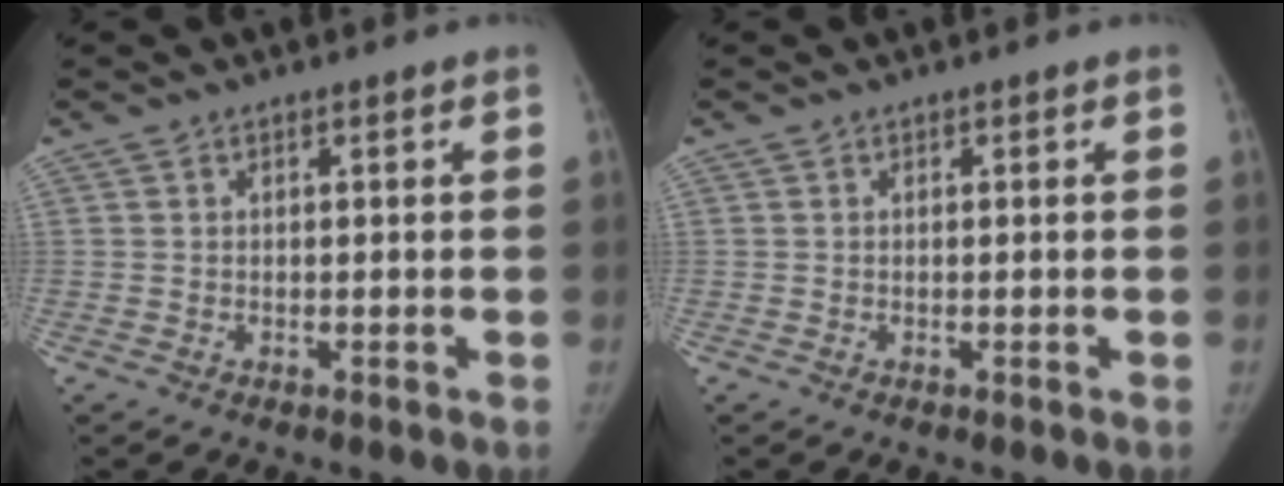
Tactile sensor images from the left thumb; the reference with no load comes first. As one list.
[{"total": 0.0}]